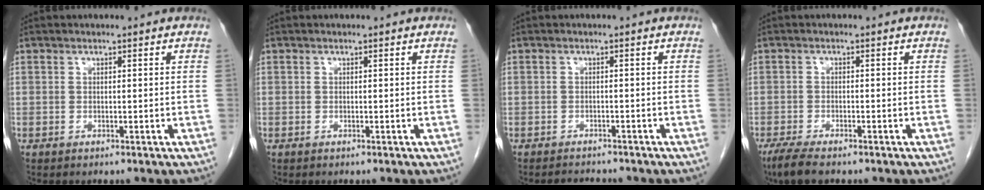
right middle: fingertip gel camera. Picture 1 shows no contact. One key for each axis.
{"total": 0.0}
{"total": 2.6, "fx": -2.5, "fy": 0.5, "fz": 0.4, "tx": -0.008, "ty": -0.008, "tz": -0.037}
{"total": 4.4, "fx": -3.3, "fy": 0.9, "fz": 2.7, "tx": -0.059, "ty": -0.013, "tz": -0.056}